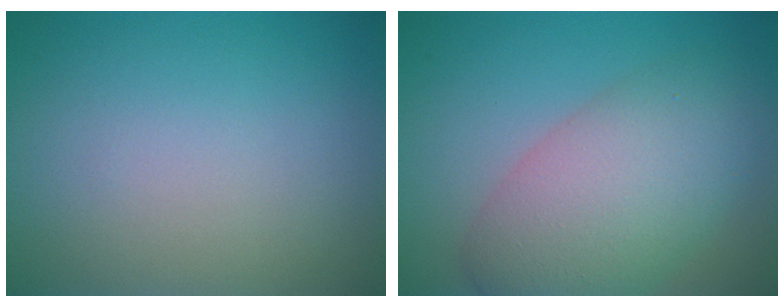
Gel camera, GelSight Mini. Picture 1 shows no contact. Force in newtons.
{"total": 7.9, "press": 7.9, "slide": 0.4}